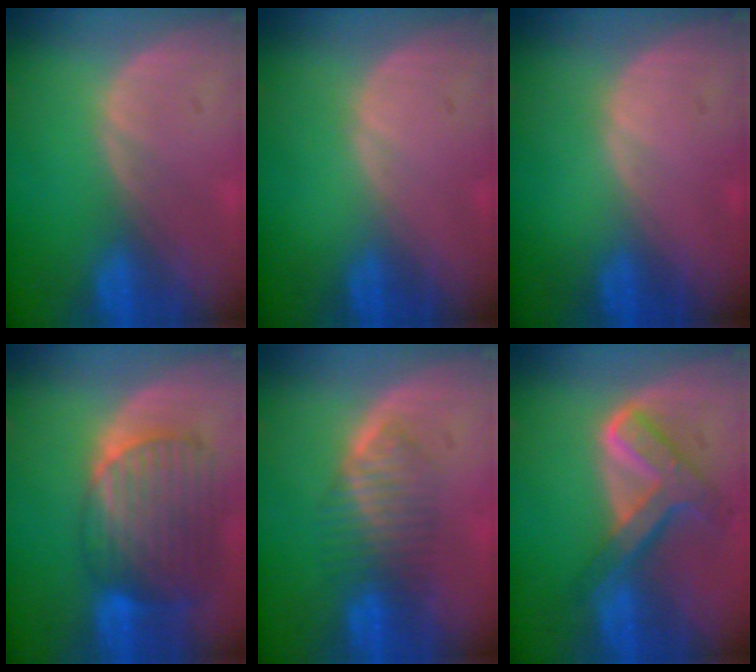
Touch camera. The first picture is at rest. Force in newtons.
{"total": 0.0}
{"total": 0.6, "press": 0.1, "slide": 0.6}
{"total": 10.5, "press": 8.9, "slide": 5.5}
{"total": 4.8, "press": 4.7, "slide": 1.0}
{"total": 7.7, "press": 6.5, "slide": 4.1}